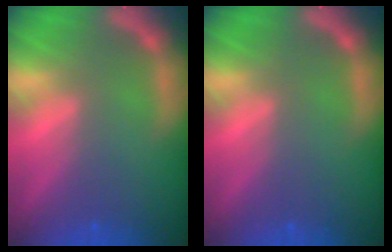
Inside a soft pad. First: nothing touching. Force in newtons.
{"total": 0.0}